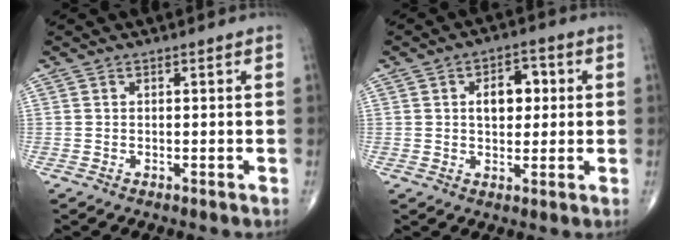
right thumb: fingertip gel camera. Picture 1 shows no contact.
{"total": 7.2, "force": [1.3, 4.6, 5.4], "torque": [-0.054, 0.009, 0.015]}